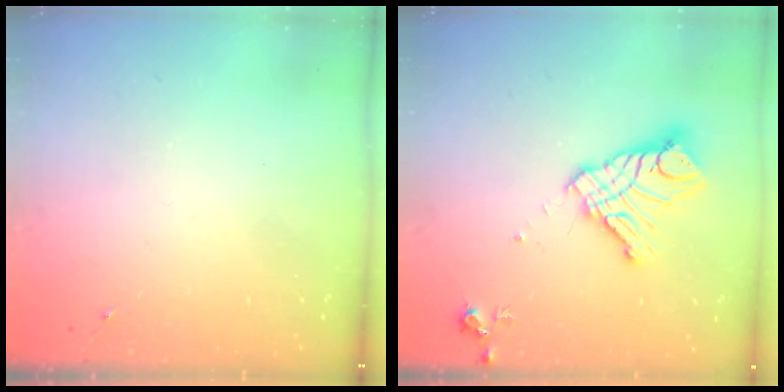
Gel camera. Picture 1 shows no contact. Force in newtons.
{"total": 15.8, "press": 15.7, "slide": 1.7}